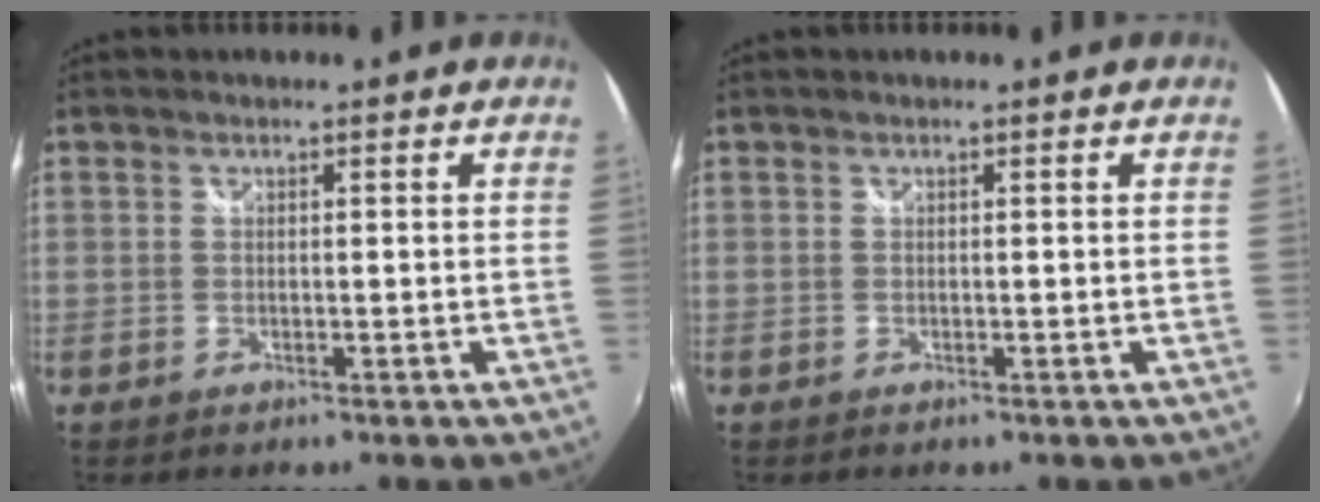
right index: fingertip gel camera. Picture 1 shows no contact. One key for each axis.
{"total": 0.0}